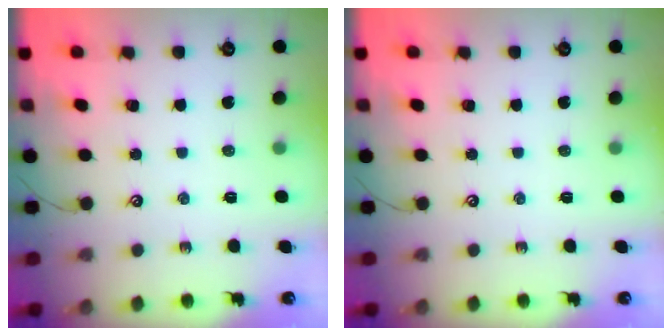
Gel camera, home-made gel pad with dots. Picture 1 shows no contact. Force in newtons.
{"total": 0.0}